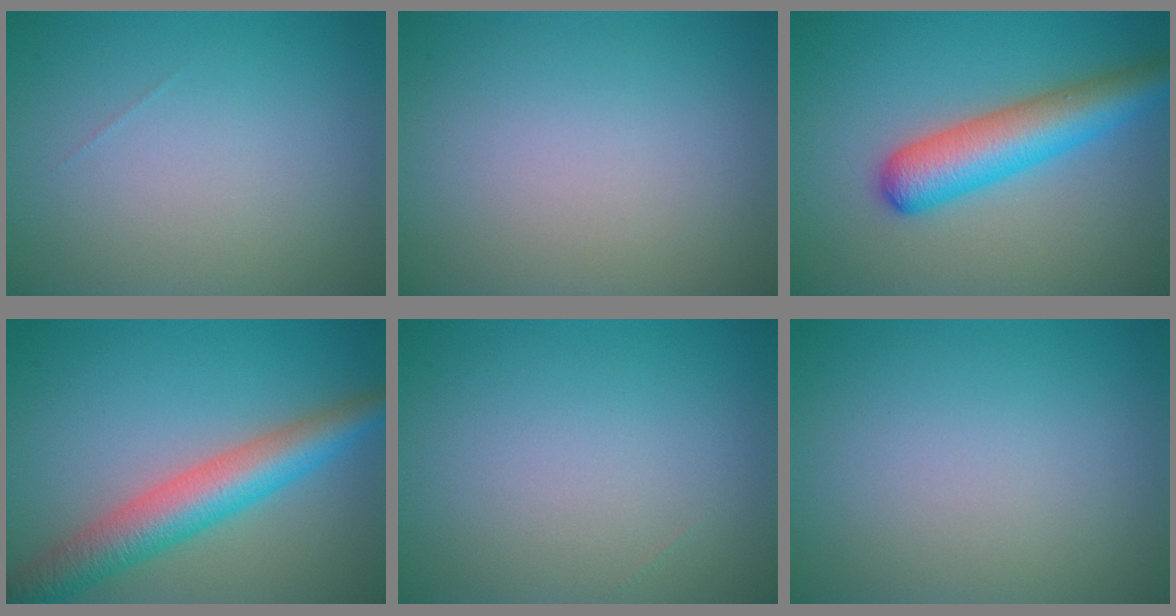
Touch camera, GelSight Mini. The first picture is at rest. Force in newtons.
{"total": 0.0}
{"total": 6.2, "press": 6.2, "slide": 0.2}
{"total": 6.5, "press": 6.5, "slide": 0.1}
{"total": 0.0}
{"total": 0.0}